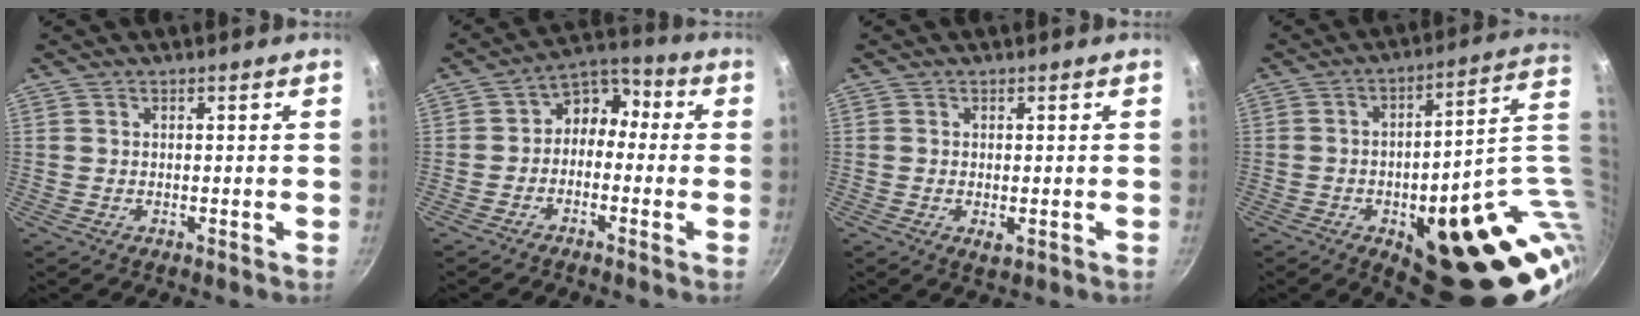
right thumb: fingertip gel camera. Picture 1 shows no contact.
{"total": 7.0, "force": [-1.2, 5.6, 4.1], "torque": [-0.030, 0.041, -0.040]}
{"total": 2.0, "force": [-0.5, 0.9, 1.7], "torque": [-0.029, -0.006, -0.006]}
{"total": 27.7, "force": [-2.4, 11.0, 25.3], "torque": [-0.265, 0.000, -0.008]}